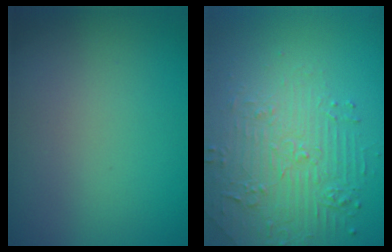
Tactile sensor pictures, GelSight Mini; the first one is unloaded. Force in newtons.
{"total": 4.8, "press": 3.7, "slide": 3.1}